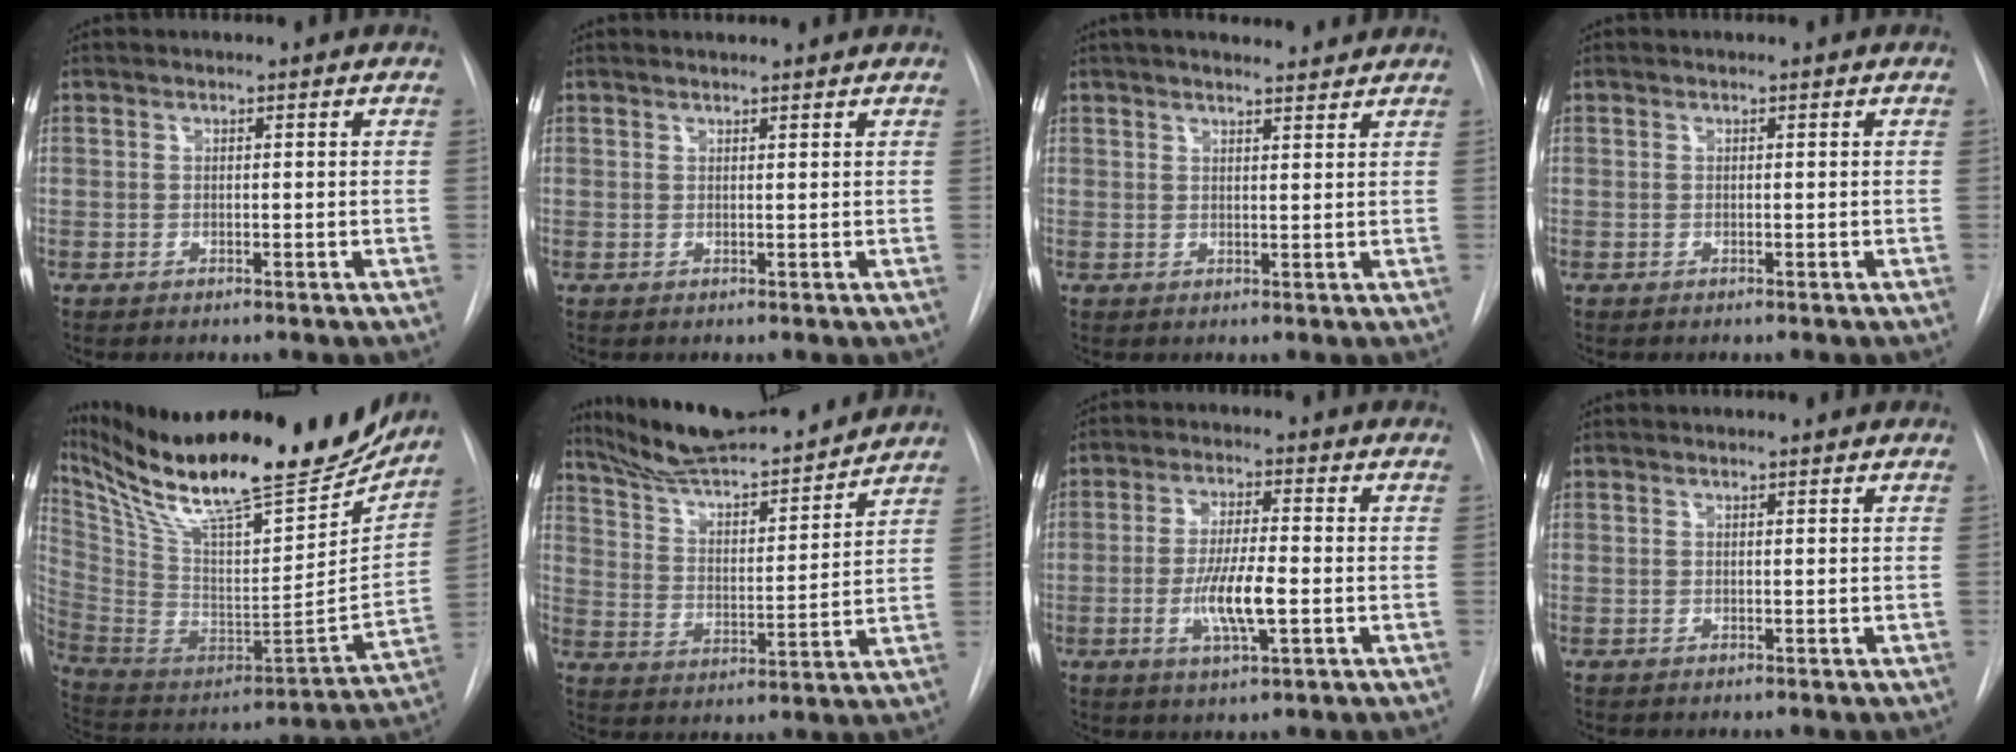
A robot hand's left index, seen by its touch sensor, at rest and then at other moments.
{"total": 2.5, "force": [2.4, 0.0, 0.5], "torque": [-0.010, 0.019, 0.035]}
{"total": 9.6, "force": [8.6, 1.6, 4.0], "torque": [-0.058, 0.021, 0.112]}
{"total": 0.0}
{"total": 32.7, "force": [27.0, 6.1, 17.4], "torque": [-0.312, -0.050, 0.411]}
{"total": 18.1, "force": [16.7, 2.0, 6.7], "torque": [-0.111, 0.001, 0.267]}
{"total": 7.7, "force": [-1.7, 1.2, 7.4], "torque": [-0.143, -0.007, -0.031]}
{"total": 0.8, "force": [0.8, -0.1, 0.1], "torque": [-0.007, 0.007, 0.015]}